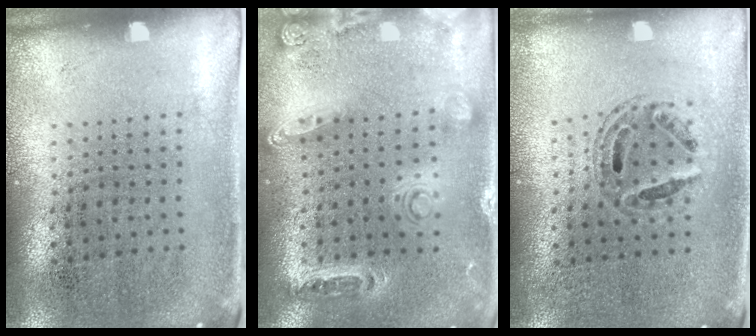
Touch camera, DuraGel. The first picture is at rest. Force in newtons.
{"total": 1.4, "press": 1.4, "slide": 0.3}
{"total": 0.7, "press": 0.7, "slide": 0.2}